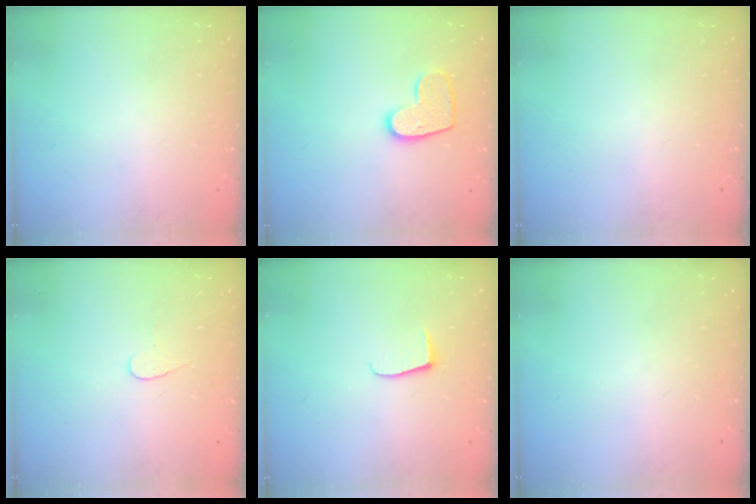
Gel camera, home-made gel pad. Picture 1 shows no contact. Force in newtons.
{"total": 10.3, "press": 10.3, "slide": 0.4}
{"total": 0.0}
{"total": 3.8, "press": 3.8, "slide": 0.4}
{"total": 5.1, "press": 5.0, "slide": 0.6}
{"total": 0.0}